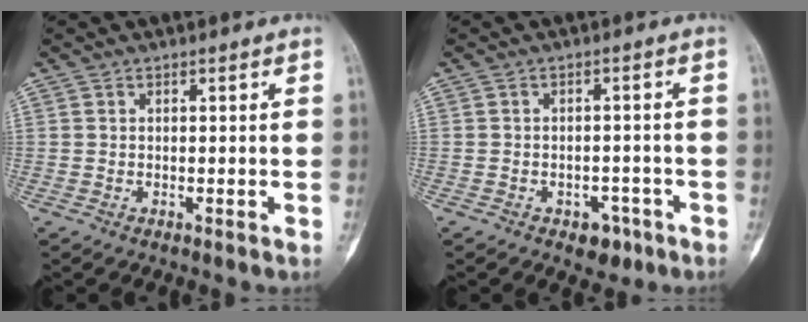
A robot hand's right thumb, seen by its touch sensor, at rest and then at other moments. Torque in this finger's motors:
{"motor_torque": [0.64, 0.42, 0.31, -0.27, 0.04]}